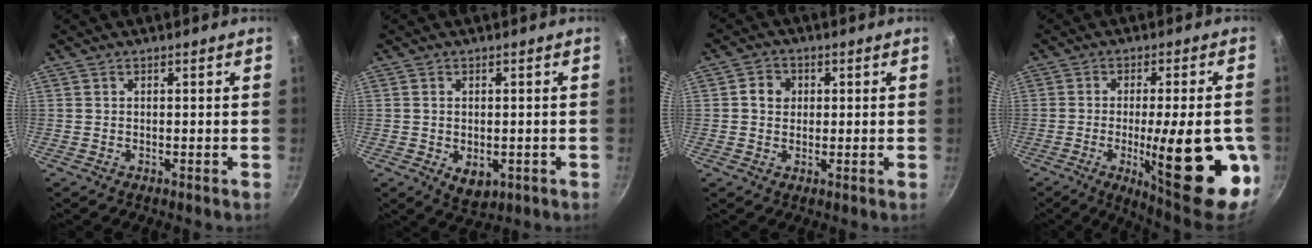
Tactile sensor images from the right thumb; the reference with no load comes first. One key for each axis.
{"total": 4.9, "fx": -1.0, "fy": 3.2, "fz": 3.6, "tx": -0.051, "ty": -0.011, "tz": -0.008}
{"total": 3.8, "fx": 0.6, "fy": 3.3, "fz": 1.8, "tx": -0.010, "ty": 0.005, "tz": 0.004}
{"total": 21.7, "fx": -5.3, "fy": 5.6, "fz": 20.2, "tx": -0.253, "ty": -0.002, "tz": -0.062}